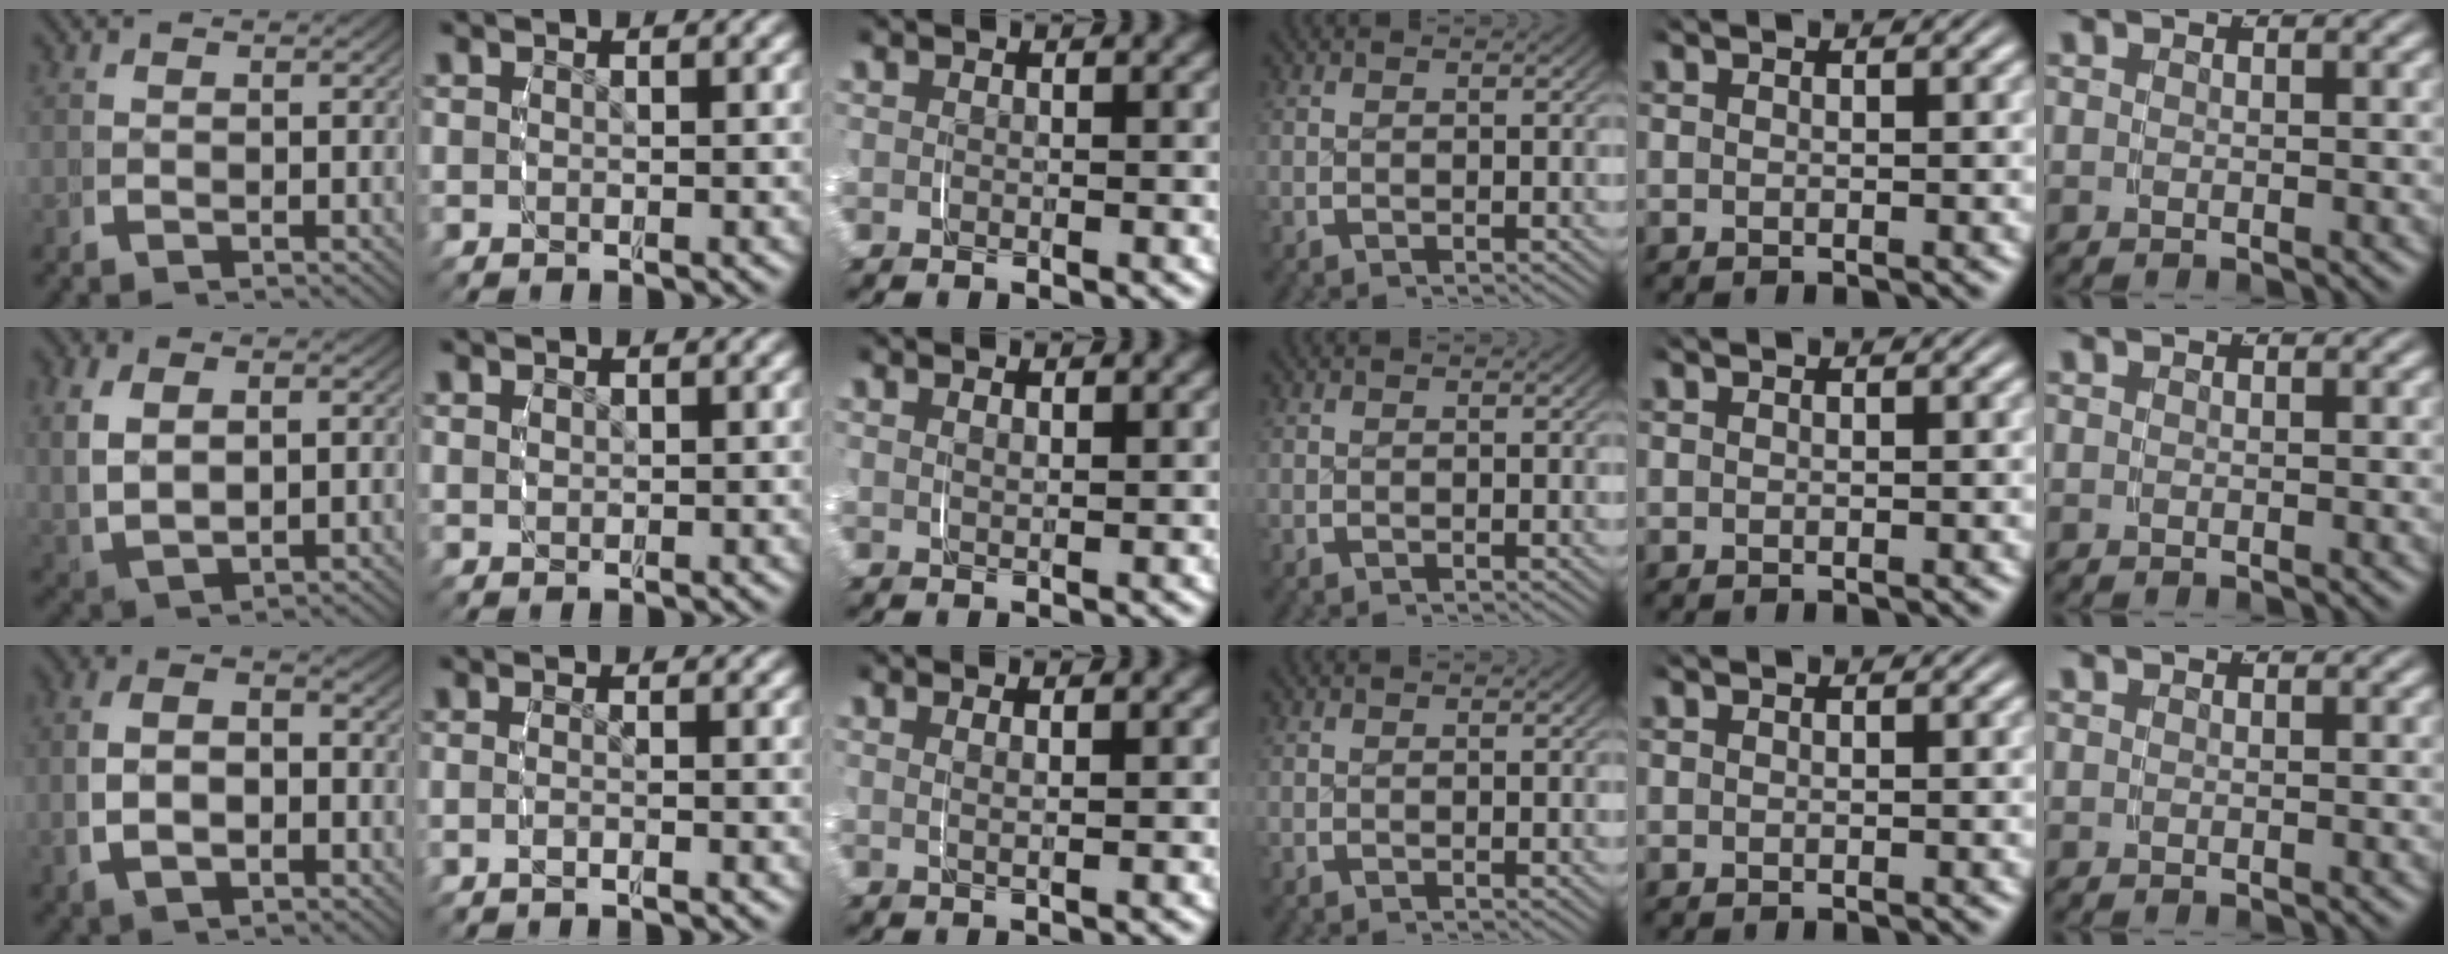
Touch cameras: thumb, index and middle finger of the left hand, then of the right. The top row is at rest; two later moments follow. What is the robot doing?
{"motion": "grasp_and_lifting", "object": "scarf"}